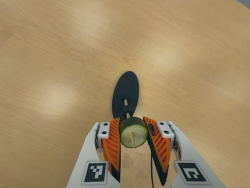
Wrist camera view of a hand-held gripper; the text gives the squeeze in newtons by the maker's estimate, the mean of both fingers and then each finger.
{"total": 11.0, "left": 10.8, "right": 11.3}